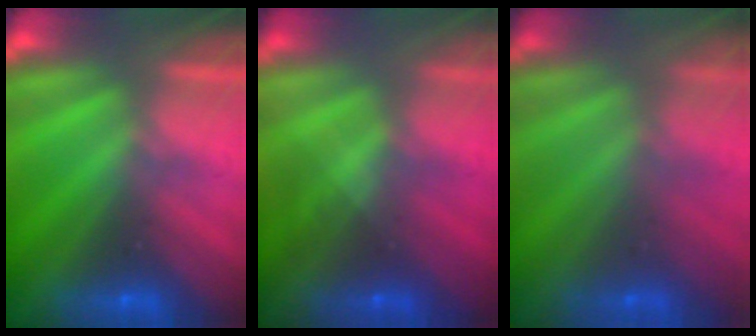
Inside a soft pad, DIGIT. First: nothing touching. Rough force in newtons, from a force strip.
{"total": 1.7}
{"total": 1.4}